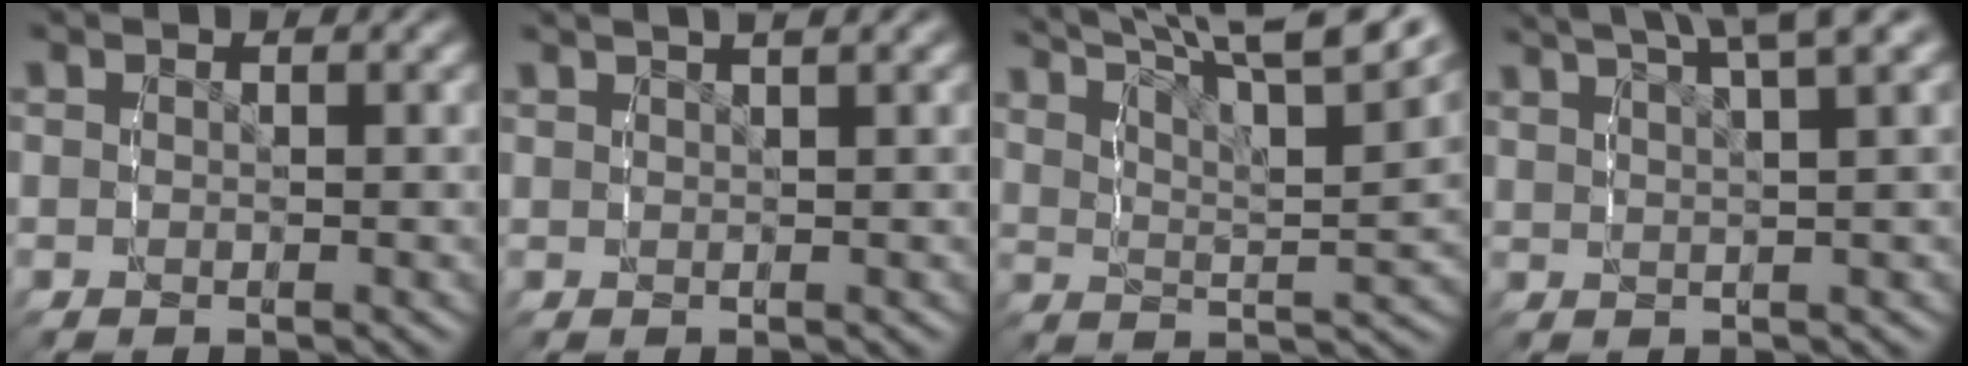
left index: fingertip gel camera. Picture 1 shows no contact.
{"total": 3.0, "force": [2.3, 0.5, 1.8], "torque": [-0.022, 0.011, 0.036]}
{"total": 10.9, "force": [7.5, 4.0, 6.7], "torque": [-0.095, 0.024, 0.099]}
{"total": 7.6, "force": [5.6, 2.6, 4.4], "torque": [-0.059, 0.027, 0.078]}